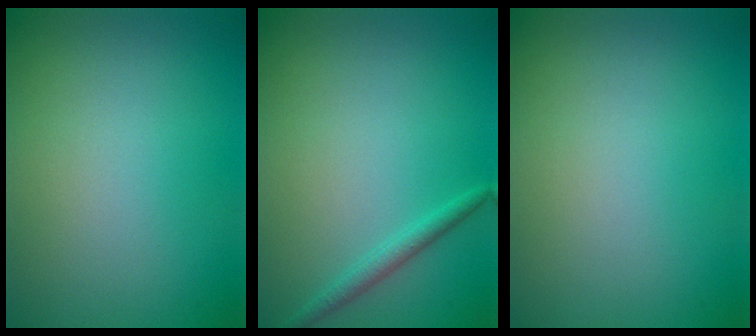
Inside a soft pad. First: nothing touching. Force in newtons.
{"total": 1.5, "press": 1.5, "slide": 0.1}
{"total": 0.0}